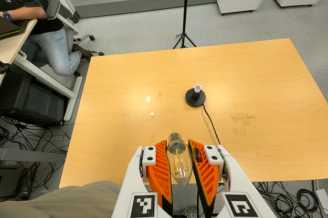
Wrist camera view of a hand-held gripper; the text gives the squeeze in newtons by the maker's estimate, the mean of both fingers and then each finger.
{"total": 21.3, "left": 22.9, "right": 19.8}